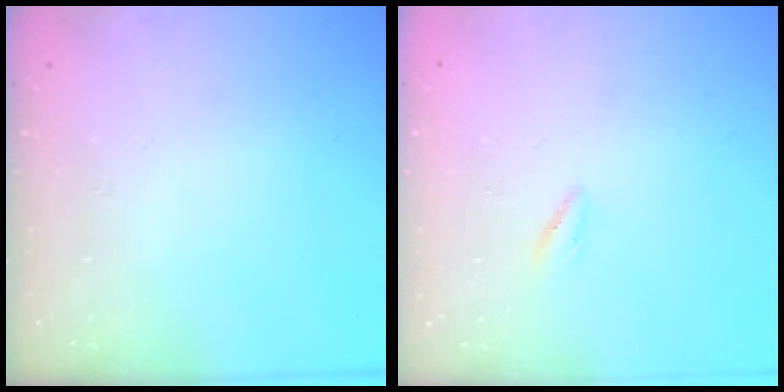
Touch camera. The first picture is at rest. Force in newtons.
{"total": 2.3, "press": 2.2, "slide": 0.7}